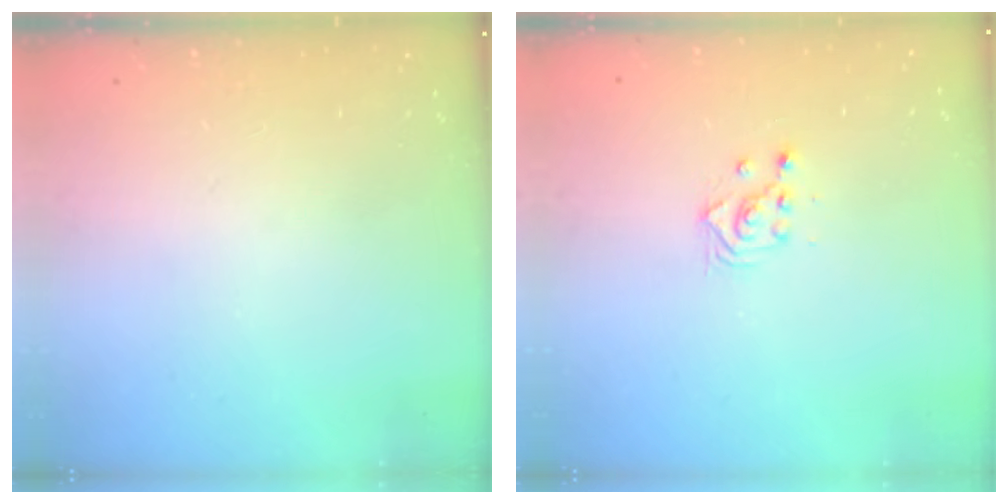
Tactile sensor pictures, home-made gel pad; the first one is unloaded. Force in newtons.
{"total": 2.3, "press": 2.3, "slide": 0.2}